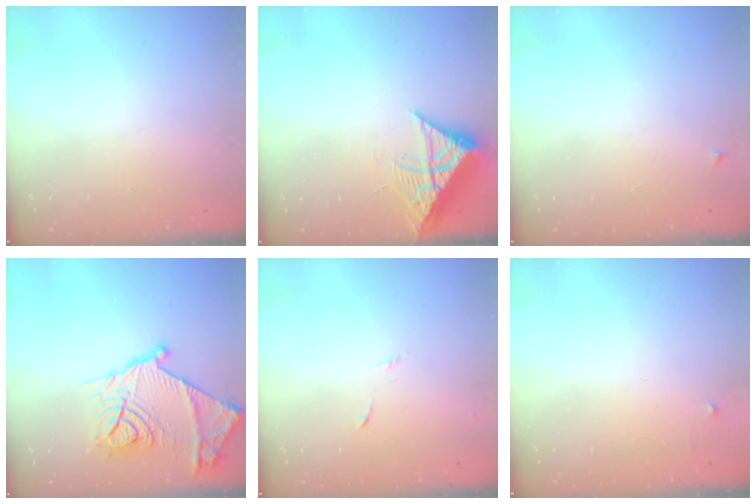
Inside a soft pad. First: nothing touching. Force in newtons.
{"total": 9.7, "press": 9.7, "slide": 1.0}
{"total": 2.3, "press": 2.3, "slide": 0.3}
{"total": 23.5, "press": 23.5, "slide": 1.5}
{"total": 5.9, "press": 5.9, "slide": 0.6}
{"total": 2.5, "press": 2.5, "slide": 0.4}